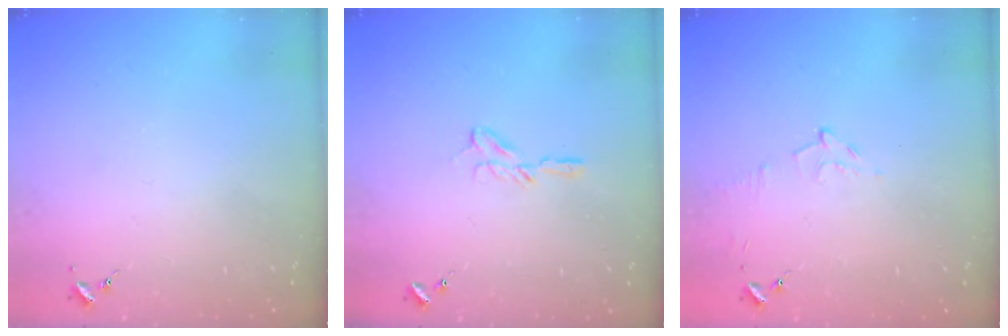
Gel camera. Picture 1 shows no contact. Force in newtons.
{"total": 5.3, "press": 5.2, "slide": 0.6}
{"total": 5.7, "press": 5.7, "slide": 0.8}